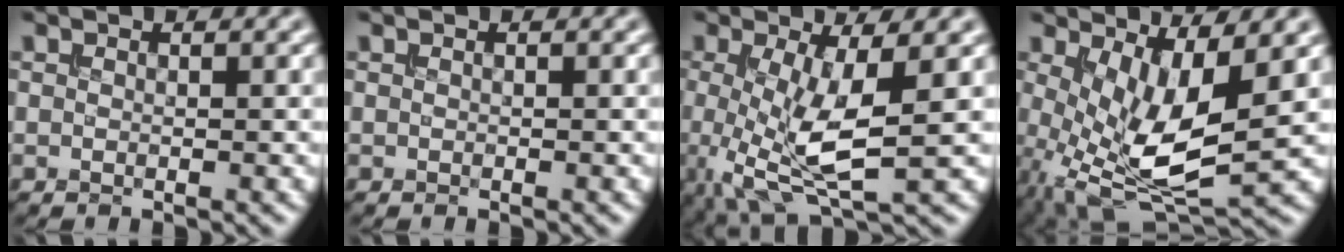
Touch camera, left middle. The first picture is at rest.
{"total": 0.0}
{"total": 7.2, "force": [-0.6, 2.4, 6.7], "torque": [-0.141, -0.012, -0.010]}
{"total": 8.6, "force": [-0.3, 3.3, 8.0], "torque": [-0.164, -0.016, -0.004]}